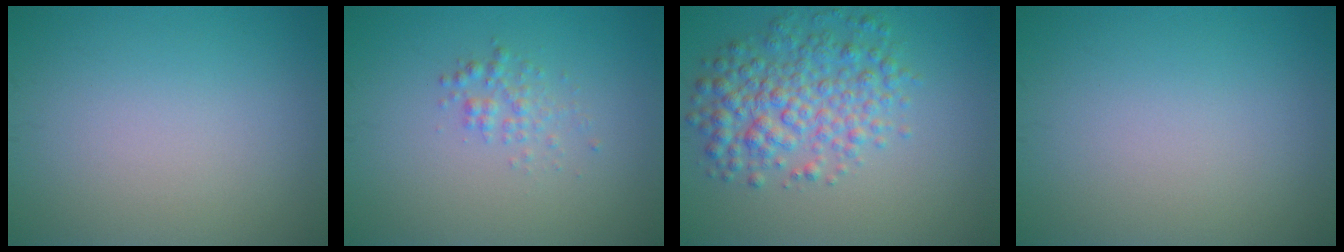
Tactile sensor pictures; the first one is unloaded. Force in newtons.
{"total": 1.5, "press": 1.5, "slide": 0.0}
{"total": 5.5, "press": 5.5, "slide": 0.1}
{"total": 0.0}